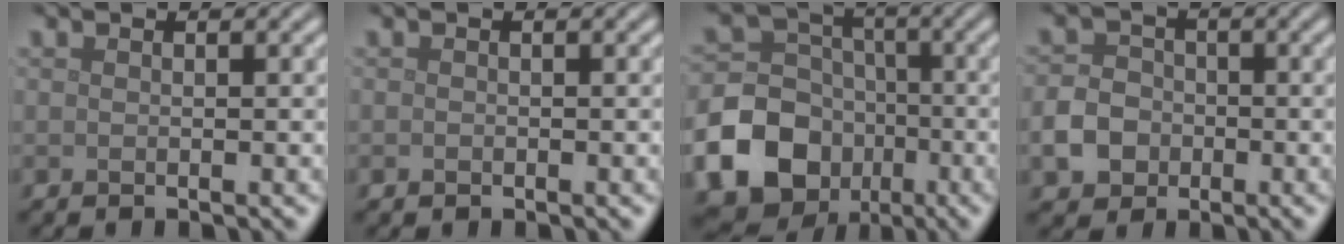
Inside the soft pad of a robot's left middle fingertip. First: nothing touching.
{"total": 0.0}
{"total": 17.4, "force": [-7.1, 15.0, 5.3], "torque": [-0.136, -0.063, -0.137]}
{"total": 3.6, "force": [-1.2, 3.1, 1.5], "torque": [-0.030, 0.004, -0.031]}